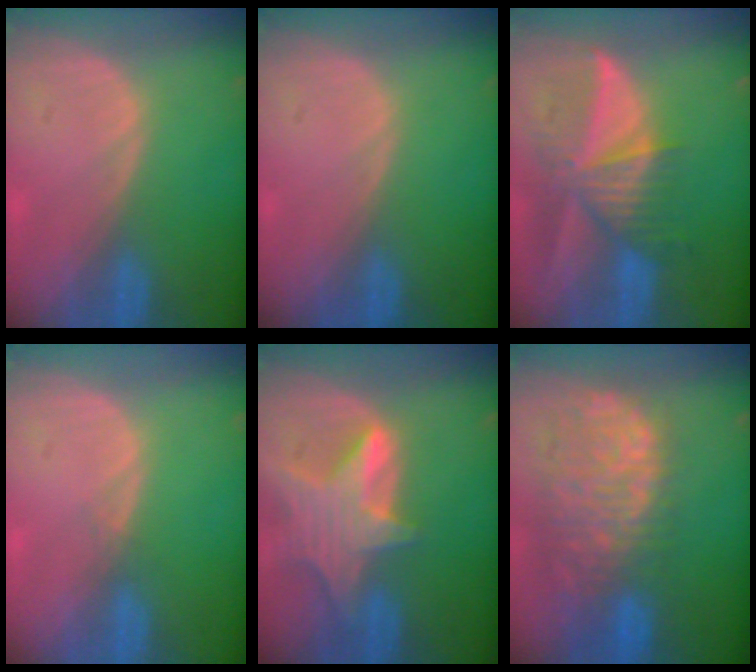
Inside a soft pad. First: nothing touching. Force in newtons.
{"total": 0.0}
{"total": 9.8, "press": 8.6, "slide": 4.7}
{"total": 0.6, "press": 0.6, "slide": 0.2}
{"total": 8.2, "press": 7.3, "slide": 3.8}
{"total": 12.5, "press": 10.2, "slide": 7.1}